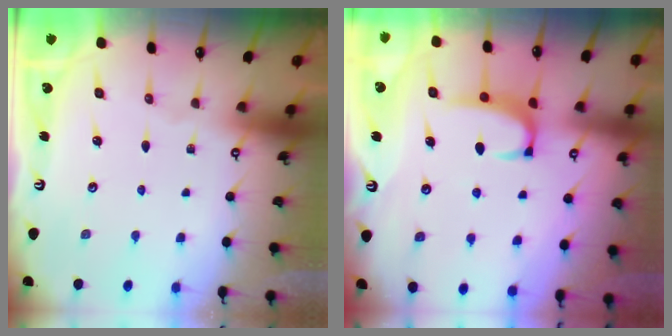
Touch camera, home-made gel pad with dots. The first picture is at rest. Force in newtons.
{"total": 2.3, "press": 2.2, "slide": 0.6}